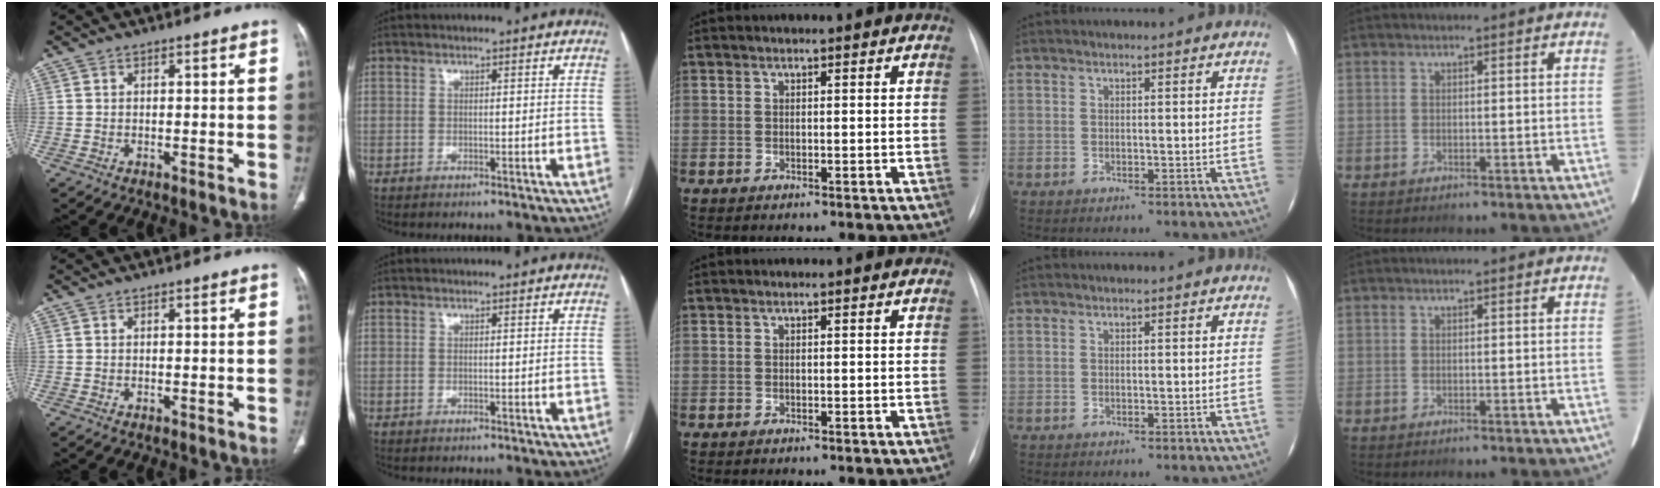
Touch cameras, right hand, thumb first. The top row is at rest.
{}